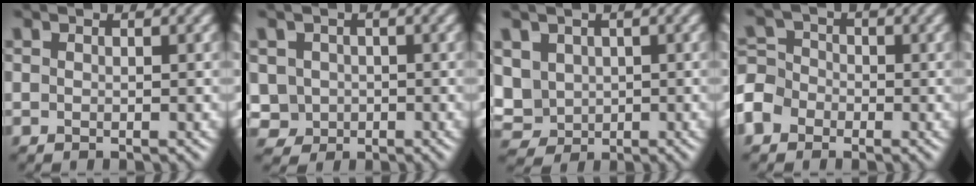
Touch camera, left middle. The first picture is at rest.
{"total": 3.0, "force": [0.0, 2.8, 1.1], "torque": [-0.022, 0.012, -0.001]}
{"total": 5.2, "force": [0.5, 4.5, 2.6], "torque": [-0.067, 0.015, 0.001]}
{"total": 5.0, "force": [-2.7, 3.9, 1.5], "torque": [-0.017, 0.008, -0.067]}